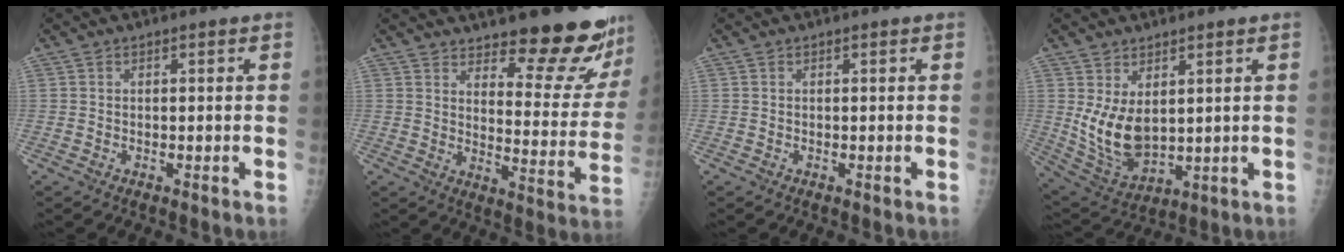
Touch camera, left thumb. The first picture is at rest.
{"total": 16.2, "force": [13.7, 4.2, 7.7], "torque": [-0.055, -0.117, 0.176]}
{"total": 0.0}
{"total": 10.1, "force": [2.3, 5.9, 8.0], "torque": [-0.136, -0.029, 0.066]}